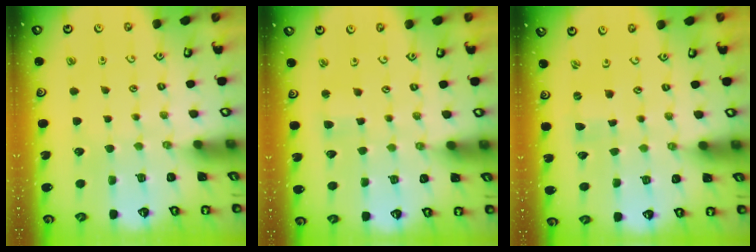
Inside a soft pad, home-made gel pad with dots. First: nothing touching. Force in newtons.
{"total": 2.7, "press": 2.7, "slide": 0.3}
{"total": 0.0}